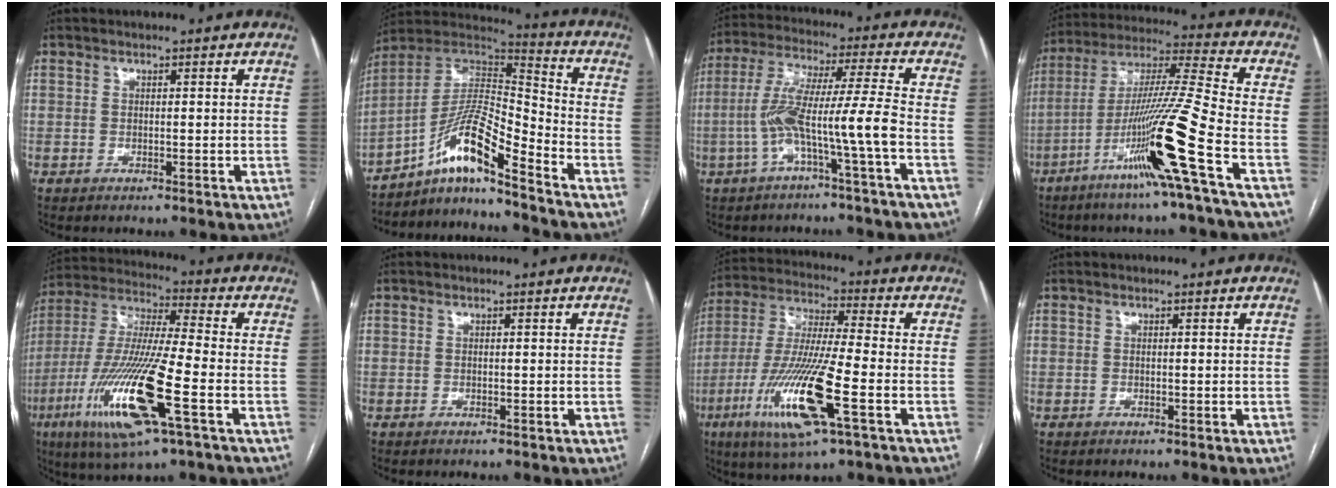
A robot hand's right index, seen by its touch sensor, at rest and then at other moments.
{"total": 12.1, "force": [-8.2, 0.7, 8.8], "torque": [-0.170, 0.023, -0.149]}
{"total": 10.5, "force": [-3.6, -1.3, 9.8], "torque": [-0.204, 0.023, -0.069]}
{"total": 18.2, "force": [-8.0, -2.3, 16.2], "torque": [-0.320, -0.024, -0.152]}
{"total": 19.4, "force": [-7.2, 1.4, 17.9], "torque": [-0.392, -0.029, -0.134]}
{"total": 0.0}
{"total": 16.8, "force": [-6.2, 1.0, 15.6], "torque": [-0.328, -0.023, -0.115]}
{"total": 0.0}